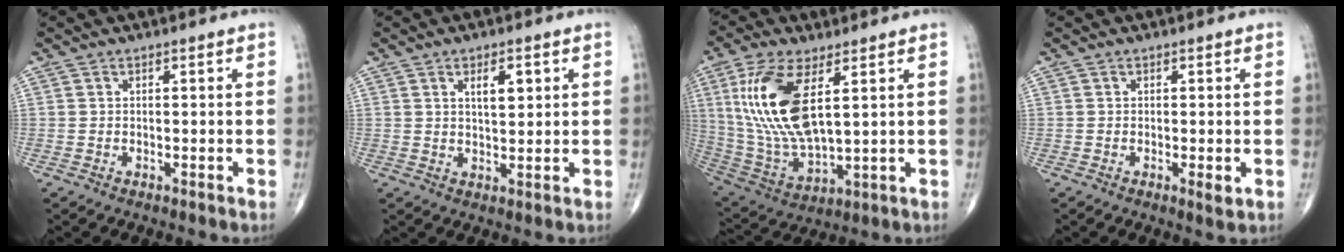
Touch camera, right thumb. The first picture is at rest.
{"total": 4.6, "force": [1.8, 1.9, 3.7], "torque": [-0.051, -0.011, 0.029]}
{"total": 17.7, "force": [5.0, 7.3, 15.4], "torque": [-0.324, -0.024, 0.107]}
{"total": 1.5, "force": [-0.3, 0.4, 1.4], "torque": [-0.027, -0.006, -0.006]}